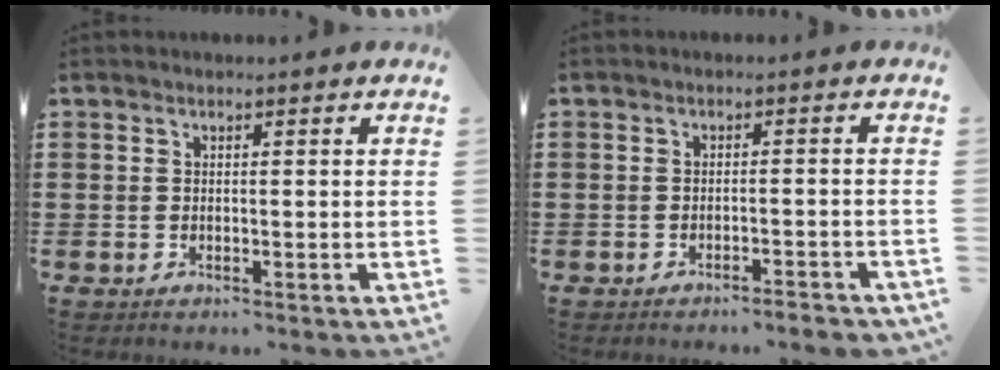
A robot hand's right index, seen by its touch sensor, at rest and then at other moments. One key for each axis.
{"total": 2.1, "fx": -2.0, "fy": -0.1, "fz": 0.6, "tx": -0.012, "ty": -0.001, "tz": -0.041}